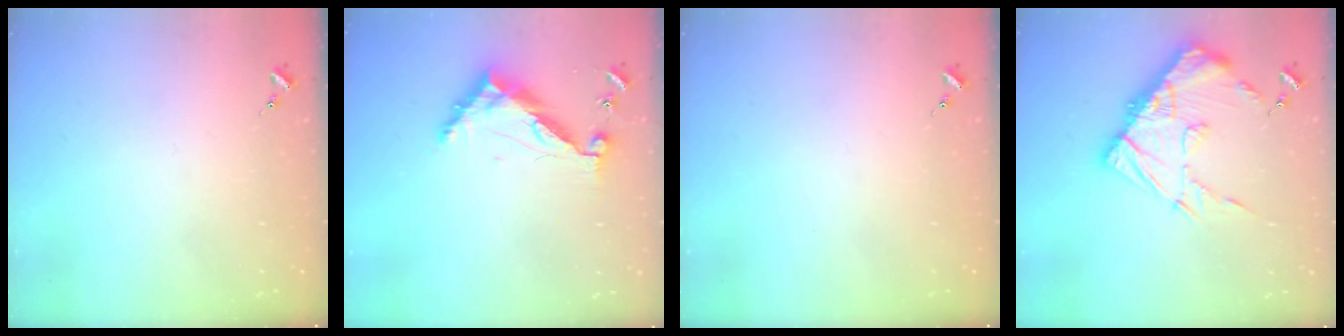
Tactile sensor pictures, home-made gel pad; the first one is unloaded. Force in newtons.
{"total": 9.6, "press": 9.6, "slide": 0.8}
{"total": 0.0}
{"total": 18.5, "press": 18.5, "slide": 1.8}